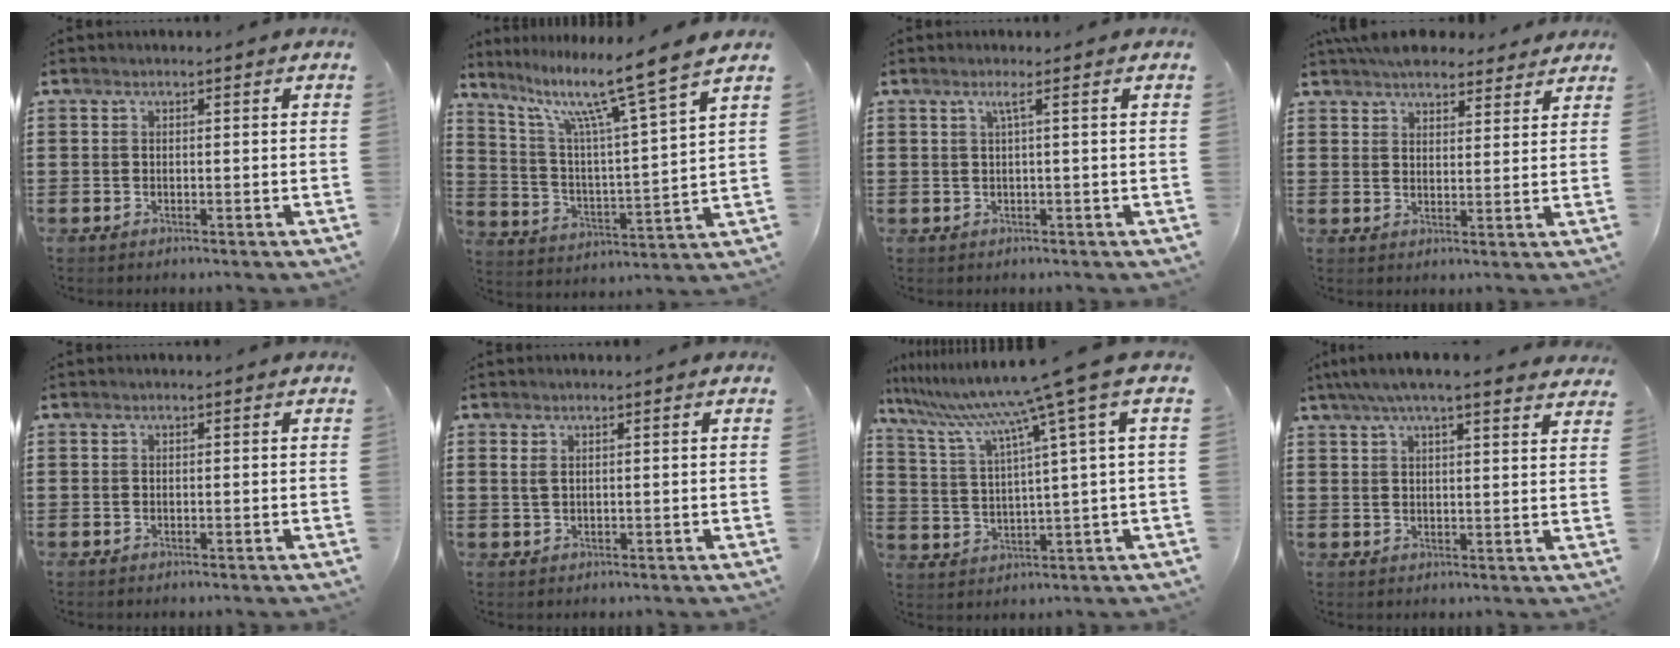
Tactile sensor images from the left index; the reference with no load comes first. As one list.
[{"total": 11.3, "force": [8.5, -0.2, 7.6], "torque": [-0.160, -0.057, 0.128]}, {"total": 1.7, "force": [0.5, -0.5, 1.6], "torque": [-0.030, -0.002, 0.007]}, {"total": 5.3, "force": [4.9, 1.6, 1.3], "torque": [-0.039, -0.006, 0.093]}, {"total": 0.0}, {"total": 1.3, "force": [0.6, 0.2, 1.1], "torque": [-0.024, 0.002, 0.012]}, {"total": 11.1, "force": [7.5, -1.7, 8.0], "torque": [-0.184, -0.047, 0.113]}, {"total": 5.3, "force": [4.4, 0.4, 3.0], "torque": [-0.070, -0.010, 0.077]}]